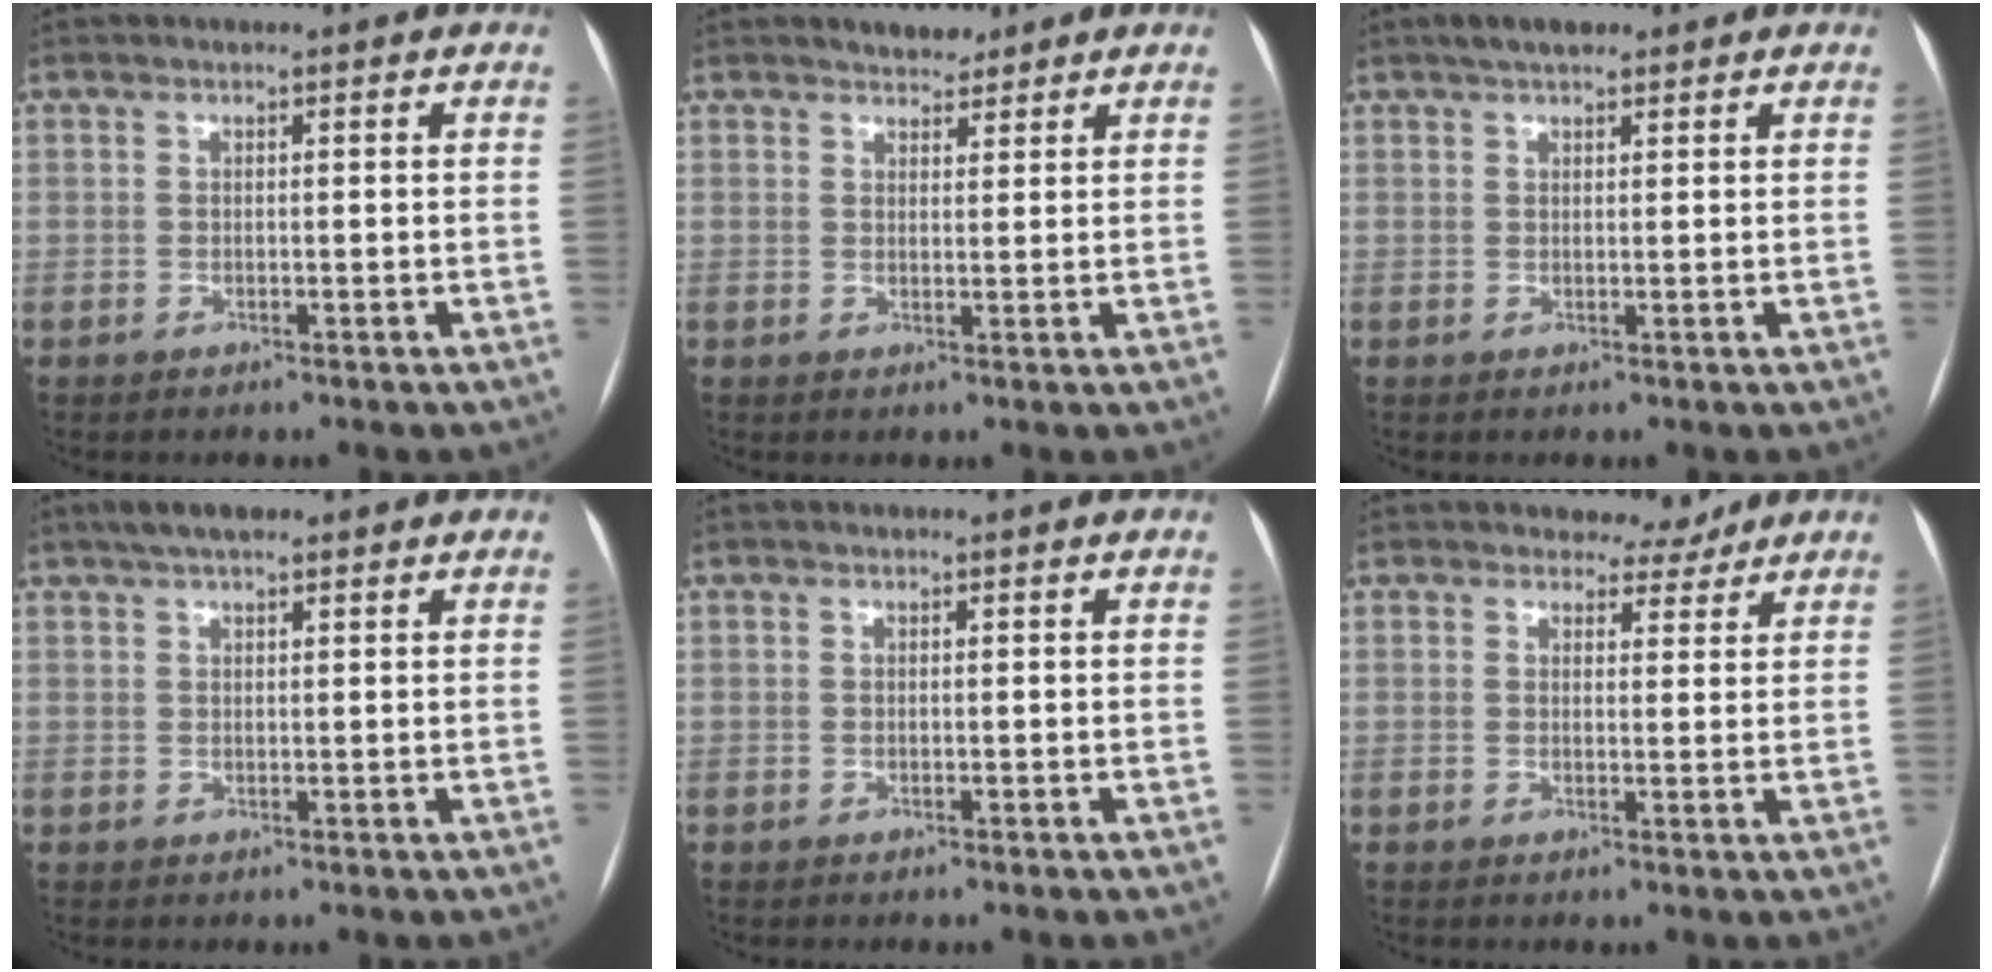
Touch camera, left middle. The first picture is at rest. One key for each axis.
{"total": 3.2, "fx": 2.7, "fy": 1.4, "fz": 0.9, "tx": -0.012, "ty": 0.005, "tz": 0.041}
{"total": 3.9, "fx": 2.9, "fy": 1.5, "fz": 2.2, "tx": -0.041, "ty": 0.020, "tz": 0.047}
{"total": 4.7, "fx": 3.4, "fy": 1.5, "fz": 2.9, "tx": -0.053, "ty": 0.024, "tz": 0.057}
{"total": 0.0}
{"total": 3.3, "fx": 2.9, "fy": 1.5, "fz": 0.1, "tx": 0.001, "ty": -0.004, "tz": 0.032}